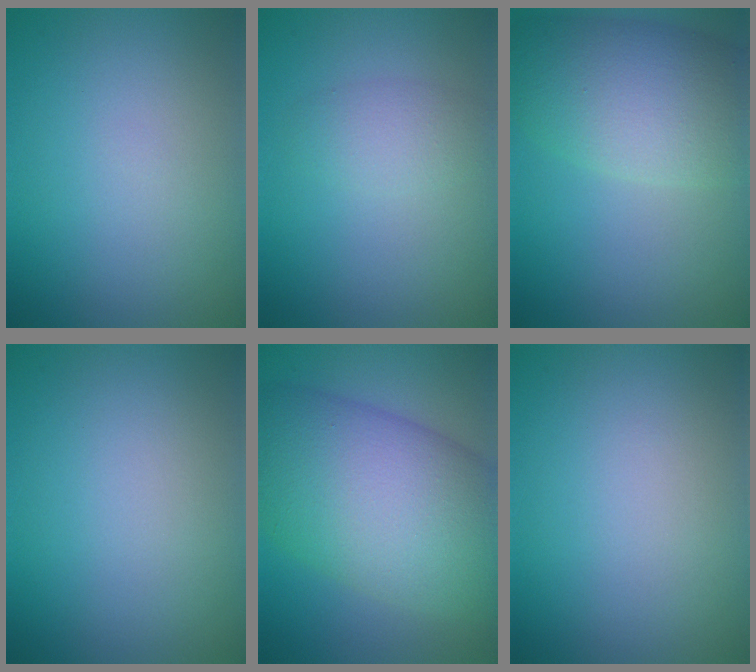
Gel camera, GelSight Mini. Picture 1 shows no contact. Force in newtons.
{"total": 2.1, "press": 2.1, "slide": 0.1}
{"total": 8.2, "press": 8.2, "slide": 0.2}
{"total": 0.0}
{"total": 13.6, "press": 13.6, "slide": 0.3}
{"total": 0.0}